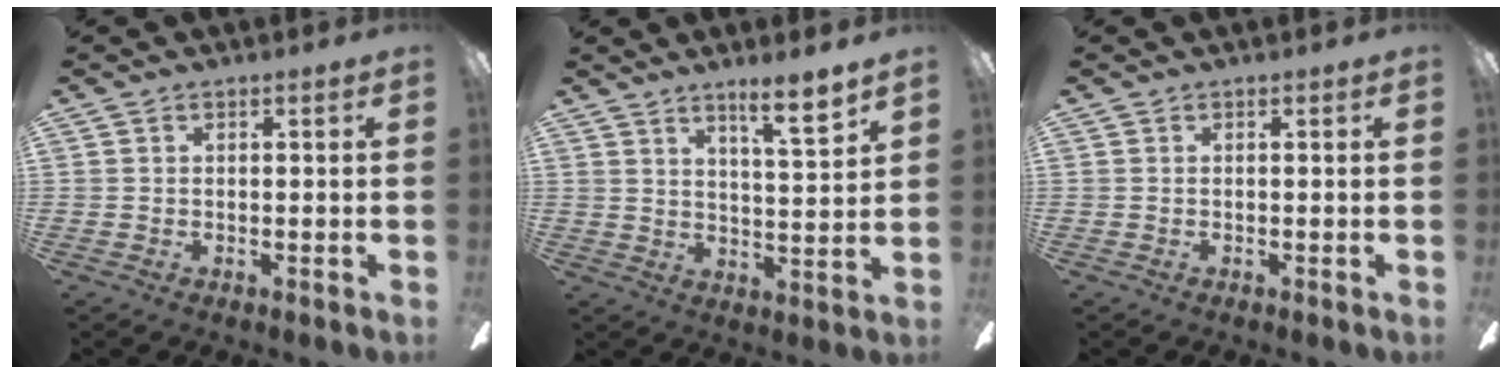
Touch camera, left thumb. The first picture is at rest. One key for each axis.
{"total": 7.7, "fx": 6.0, "fy": 0.8, "fz": 4.9, "tx": -0.069, "ty": -0.038, "tz": 0.095}
{"total": 0.0}